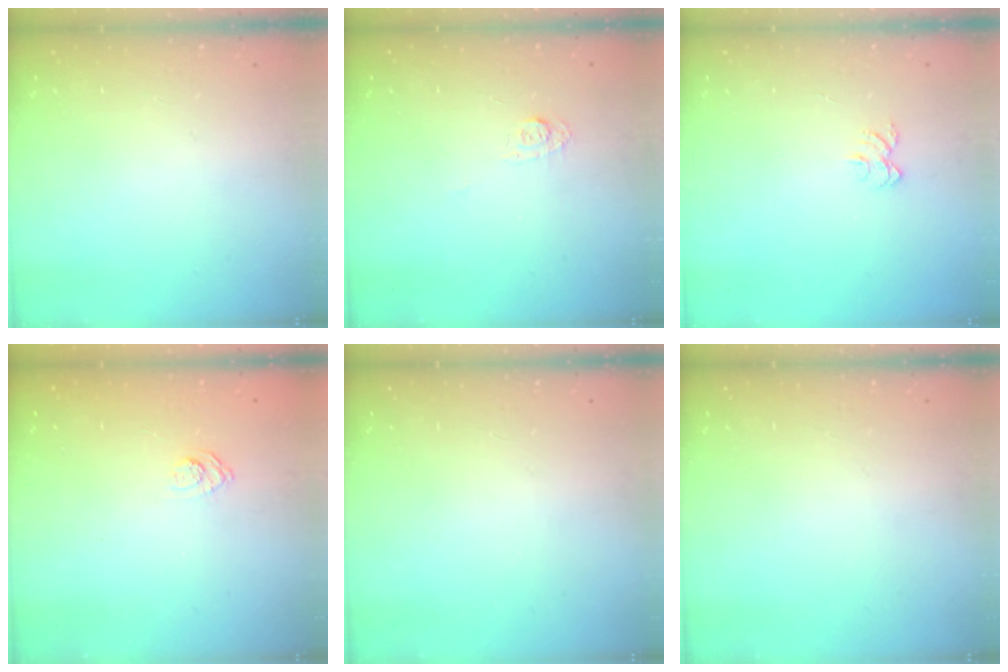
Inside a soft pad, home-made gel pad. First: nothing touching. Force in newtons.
{"total": 4.3, "press": 4.2, "slide": 0.6}
{"total": 5.4, "press": 5.4, "slide": 0.5}
{"total": 3.1, "press": 2.8, "slide": 1.3}
{"total": 0.0}
{"total": 0.0}